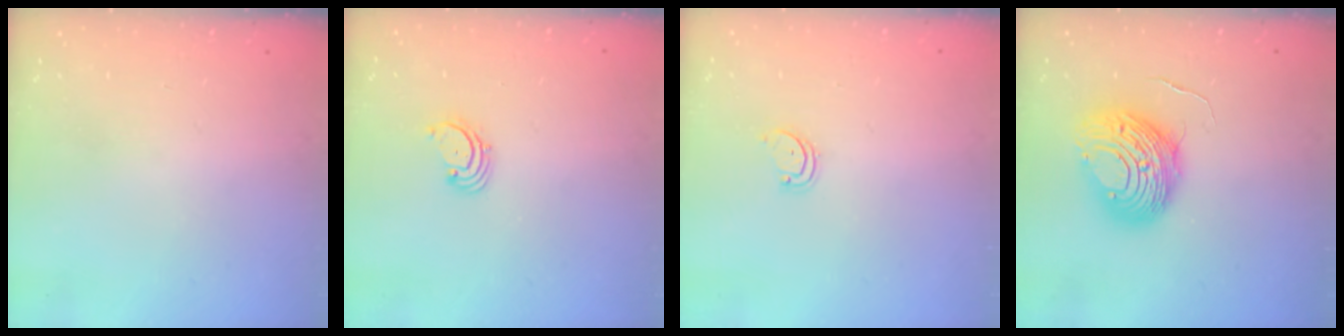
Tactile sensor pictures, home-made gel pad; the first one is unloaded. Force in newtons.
{"total": 1.7, "press": 1.6, "slide": 0.2}
{"total": 2.3, "press": 2.3, "slide": 0.1}
{"total": 11.8, "press": 11.7, "slide": 1.2}